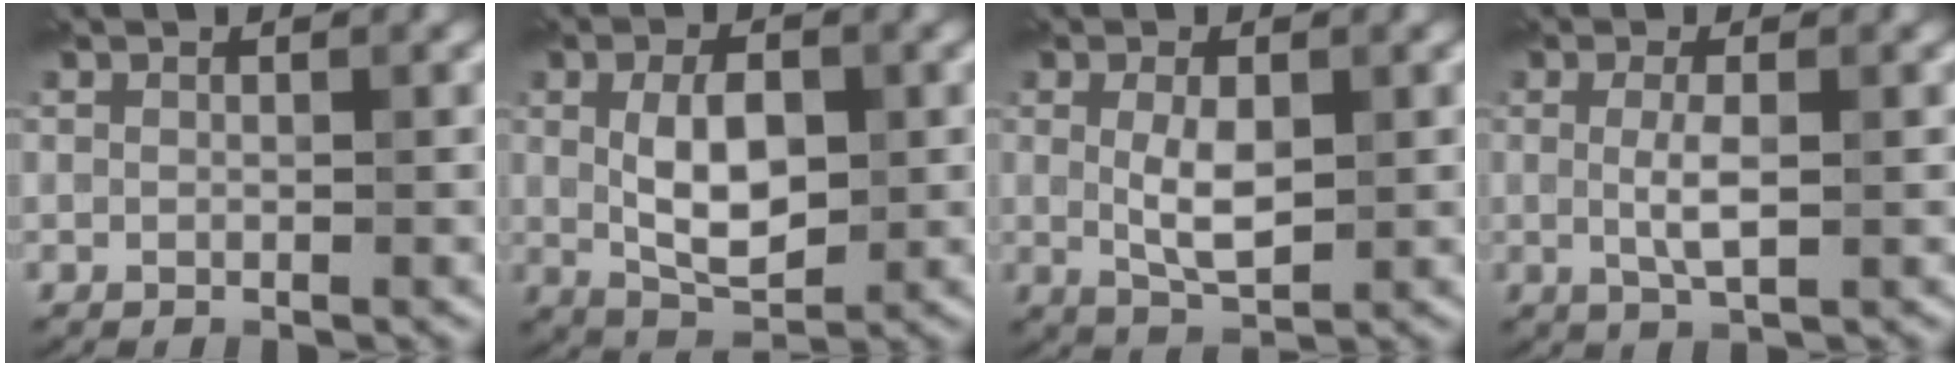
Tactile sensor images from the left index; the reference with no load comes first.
{"total": 5.7, "force": [0.1, 3.1, 4.8], "torque": [-0.093, -0.004, 0.007]}
{"total": 3.5, "force": [0.1, 1.6, 3.1], "torque": [-0.065, -0.006, 0.007]}
{"total": 2.5, "force": [-0.2, 0.6, 2.4], "torque": [-0.052, -0.004, -0.003]}